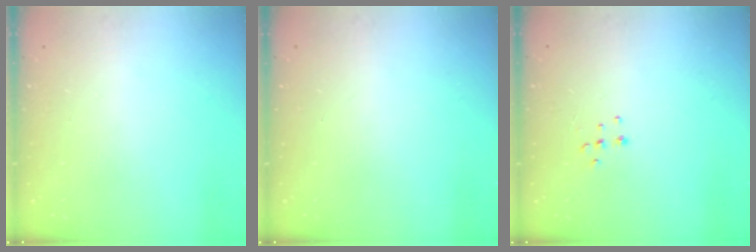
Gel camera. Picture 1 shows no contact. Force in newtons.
{"total": 0.0}
{"total": 6.7, "press": 6.7, "slide": 0.6}